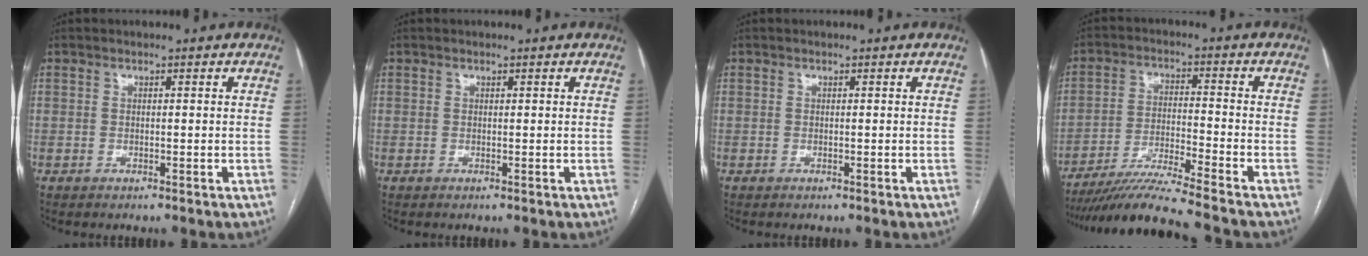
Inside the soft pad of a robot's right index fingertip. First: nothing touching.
{"total": 0.0}
{"total": 0.0}
{"total": 11.6, "force": [-10.3, -2.1, 4.9], "torque": [-0.081, -0.021, -0.181]}